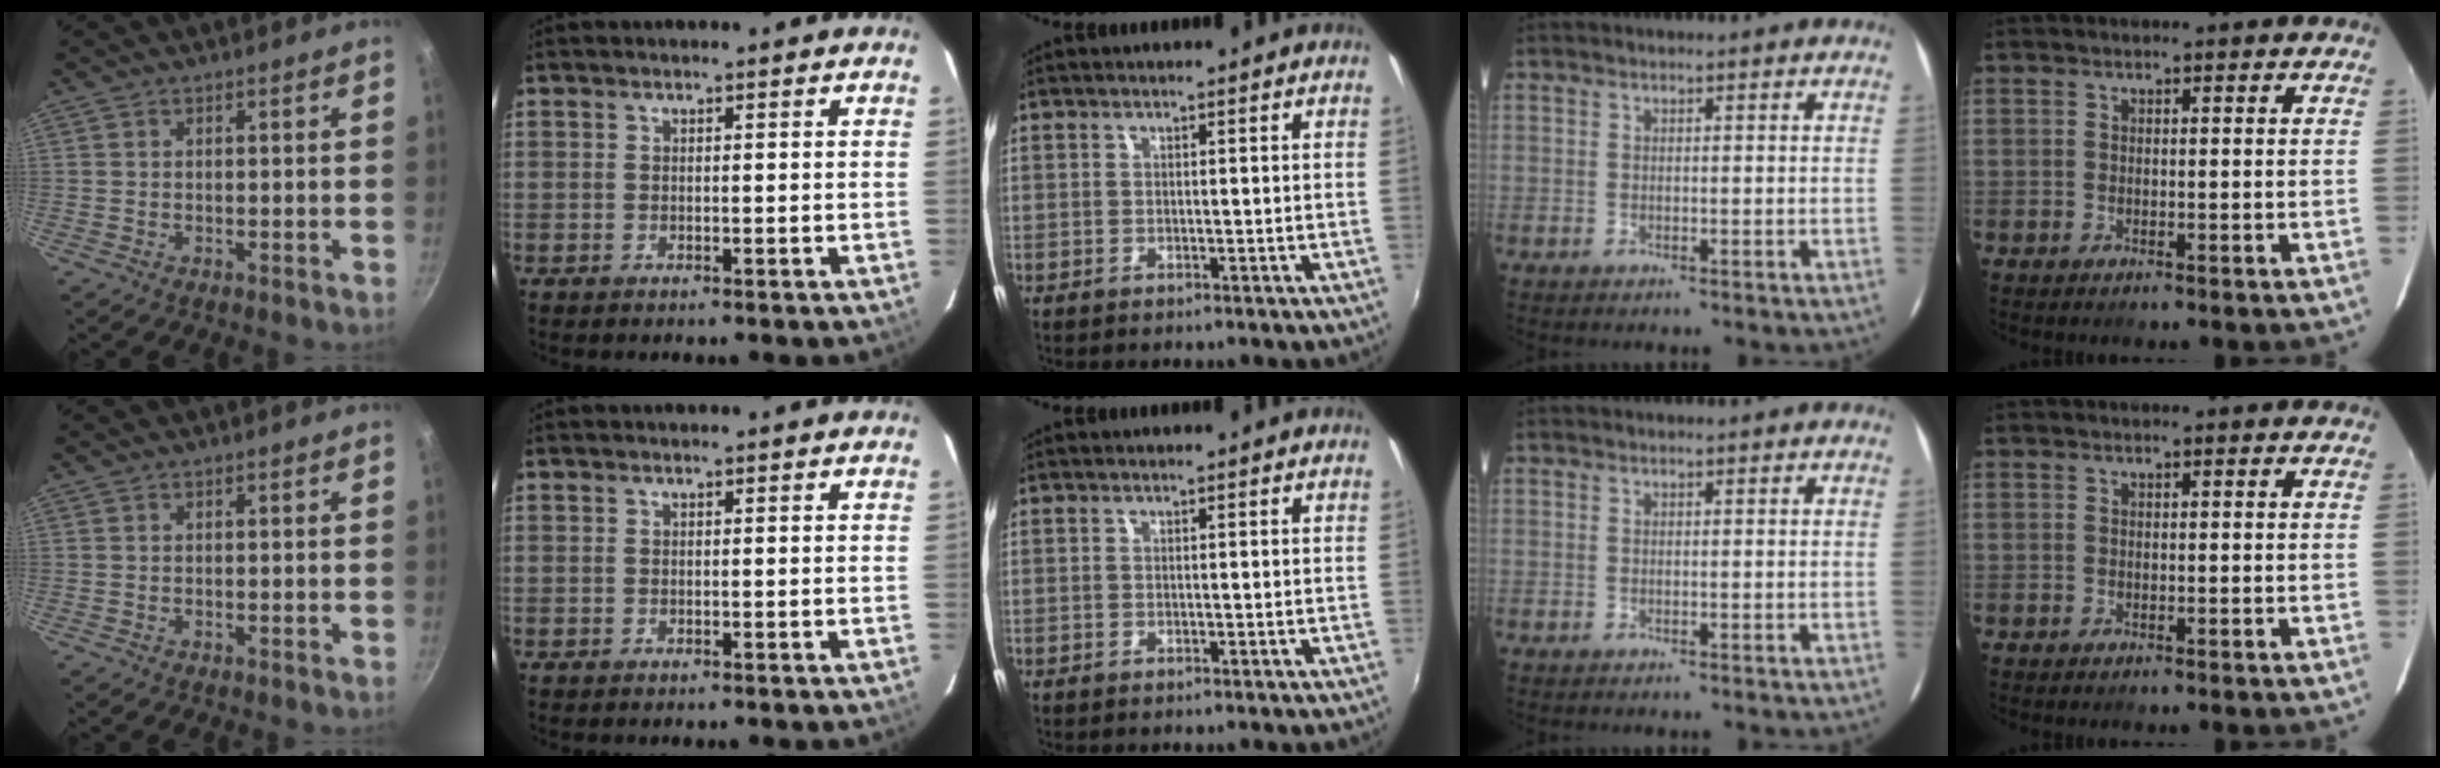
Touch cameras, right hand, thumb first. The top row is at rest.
{}